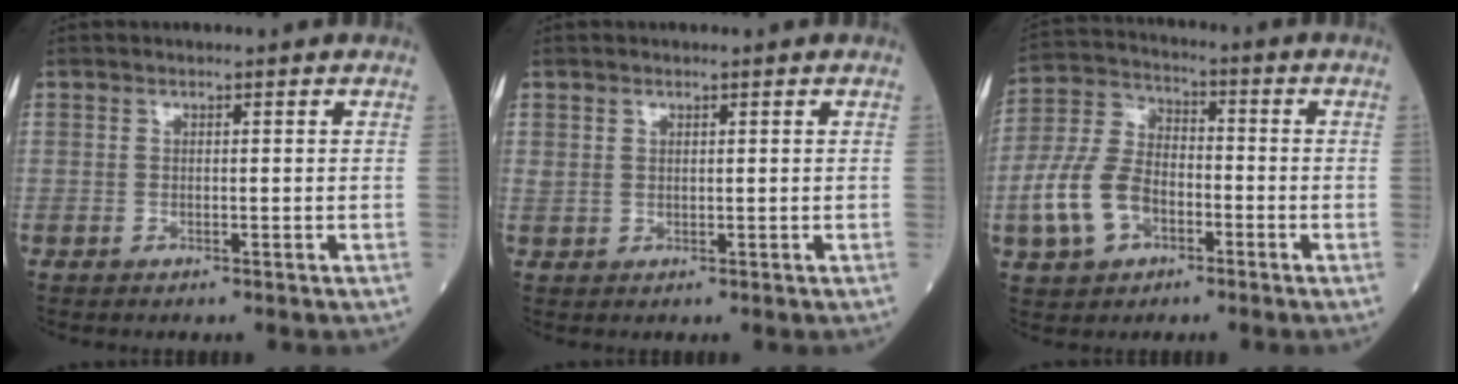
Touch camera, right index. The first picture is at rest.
{"total": 1.2, "force": [0.8, 0.8, 0.4], "torque": [-0.004, 0.003, 0.015]}
{"total": 10.7, "force": [-3.9, 6.9, 7.3], "torque": [-0.176, 0.016, -0.074]}